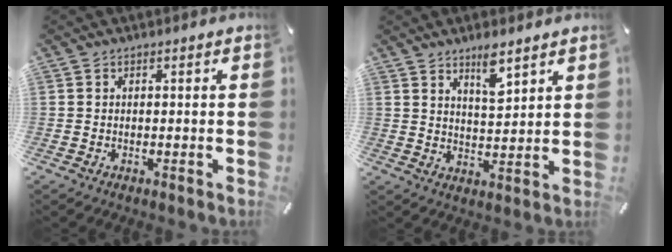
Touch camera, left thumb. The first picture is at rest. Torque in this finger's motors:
{"motor_torque": [1.26, 1.19, 0.75, -0.89, 0.33]}